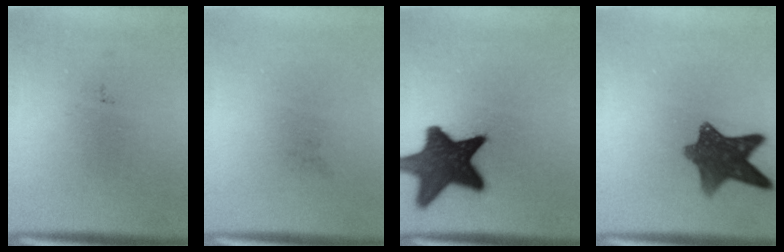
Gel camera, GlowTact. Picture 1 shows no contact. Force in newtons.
{"total": 0.0}
{"total": 15.6}
{"total": 9.3}